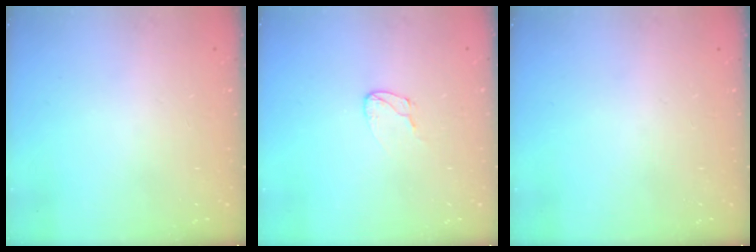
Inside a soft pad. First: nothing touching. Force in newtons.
{"total": 4.4, "press": 4.3, "slide": 0.4}
{"total": 0.0}